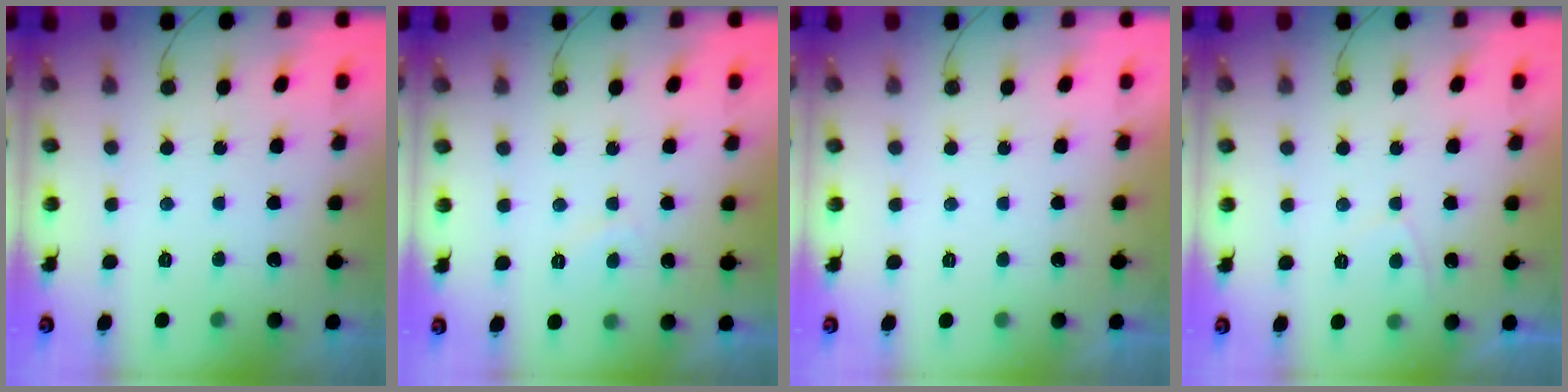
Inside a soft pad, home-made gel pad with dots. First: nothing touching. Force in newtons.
{"total": 1.6, "press": 1.5, "slide": 0.6}
{"total": 2.2, "press": 2.2, "slide": 0.3}
{"total": 1.1, "press": 0.9, "slide": 0.6}